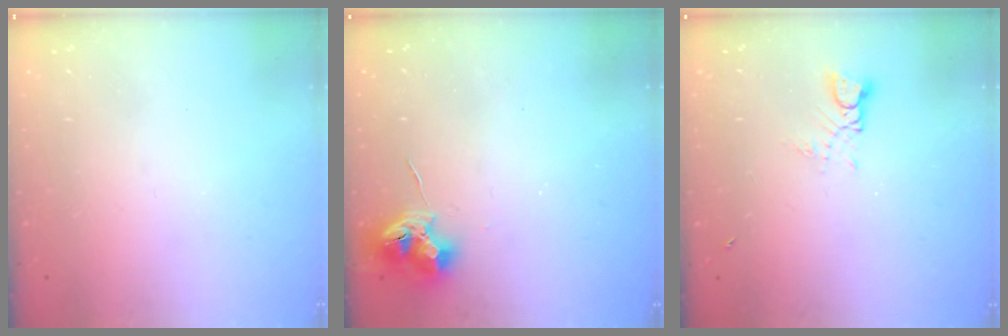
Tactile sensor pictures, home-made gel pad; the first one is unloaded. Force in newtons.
{"total": 9.9, "press": 9.9, "slide": 0.5}
{"total": 2.8, "press": 2.8, "slide": 0.4}